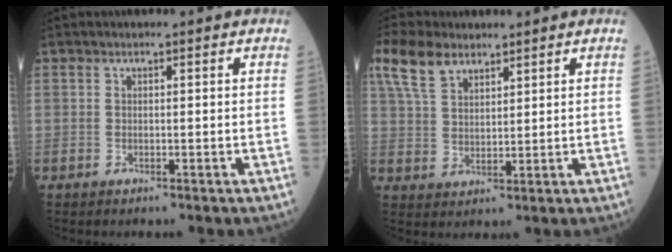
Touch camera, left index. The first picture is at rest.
{"total": 8.3, "force": [5.8, 3.8, 4.4], "torque": [-0.105, 0.021, 0.121]}